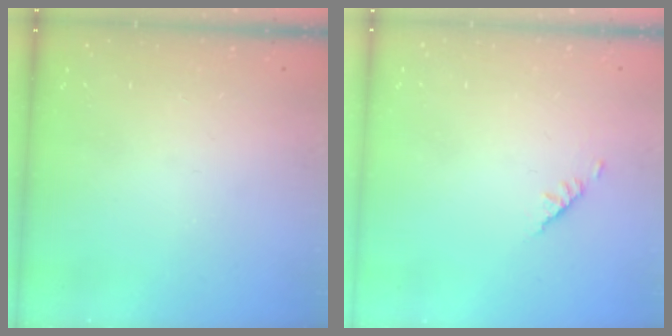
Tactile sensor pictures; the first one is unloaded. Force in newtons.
{"total": 1.9, "press": 1.8, "slide": 0.5}